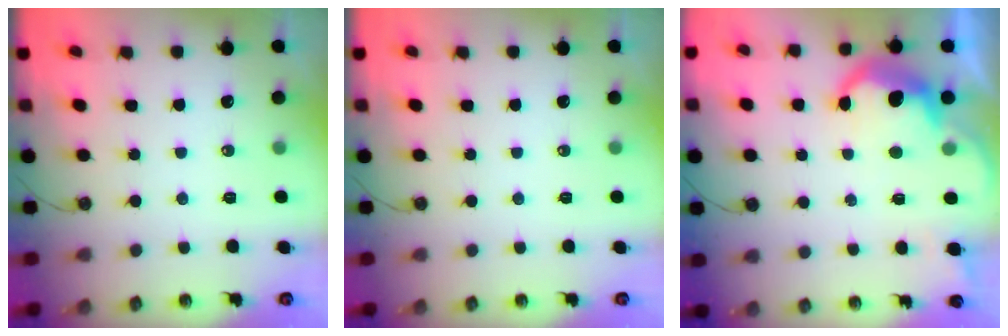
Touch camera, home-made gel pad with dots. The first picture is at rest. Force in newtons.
{"total": 0.0}
{"total": 9.3, "press": 9.3, "slide": 0.7}